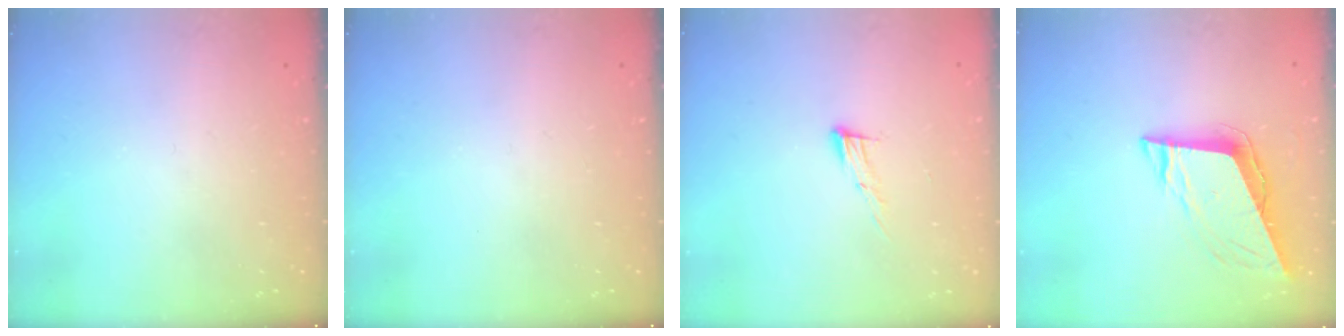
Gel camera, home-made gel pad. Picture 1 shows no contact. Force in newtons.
{"total": 0.0}
{"total": 8.5, "press": 8.4, "slide": 1.5}
{"total": 10.4, "press": 9.8, "slide": 3.5}